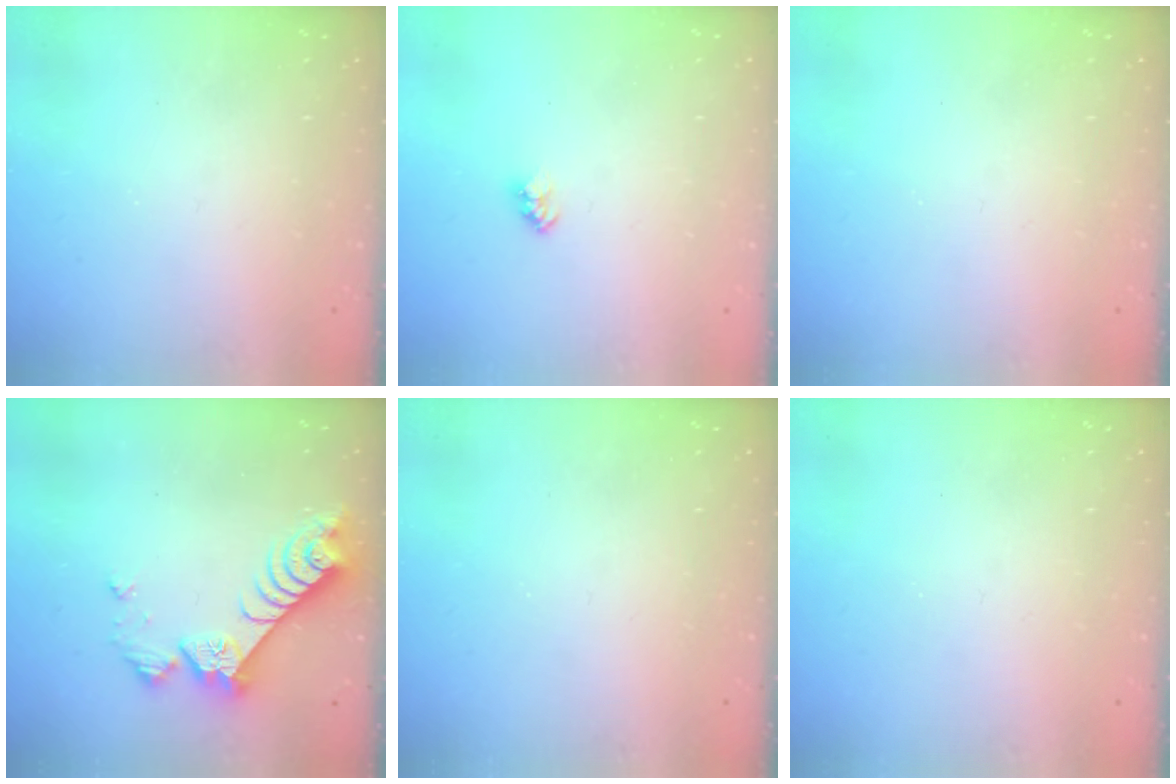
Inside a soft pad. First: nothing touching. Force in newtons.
{"total": 2.4, "press": 2.4, "slide": 0.2}
{"total": 0.0}
{"total": 8.1, "press": 8.0, "slide": 0.6}
{"total": 0.0}
{"total": 0.0}